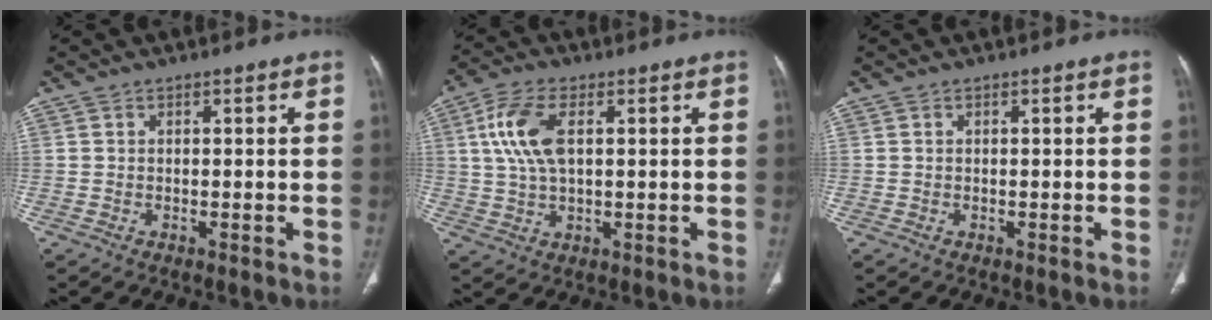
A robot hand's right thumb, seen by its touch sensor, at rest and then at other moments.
{"total": 9.2, "force": [2.2, 4.6, 7.7], "torque": [-0.168, 0.007, 0.042]}
{"total": 0.0}